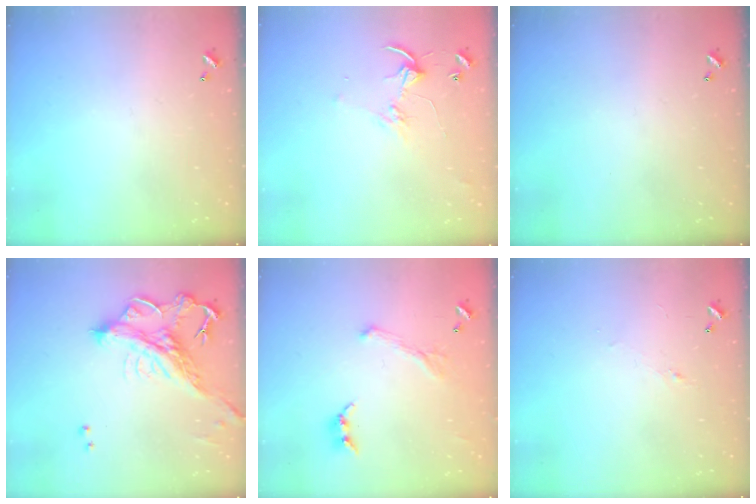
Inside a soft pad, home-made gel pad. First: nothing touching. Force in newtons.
{"total": 3.6, "press": 3.6, "slide": 0.4}
{"total": 0.0}
{"total": 5.3, "press": 5.1, "slide": 1.4}
{"total": 2.1, "press": 2.0, "slide": 0.7}
{"total": 0.9, "press": 0.6, "slide": 0.7}